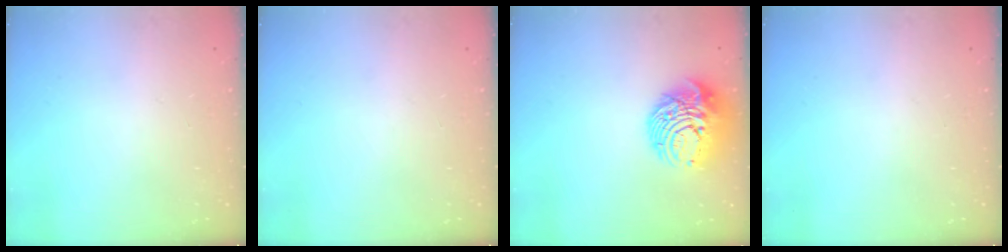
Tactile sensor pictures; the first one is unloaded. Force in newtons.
{"total": 0.0}
{"total": 12.1, "press": 12.0, "slide": 1.0}
{"total": 0.0}